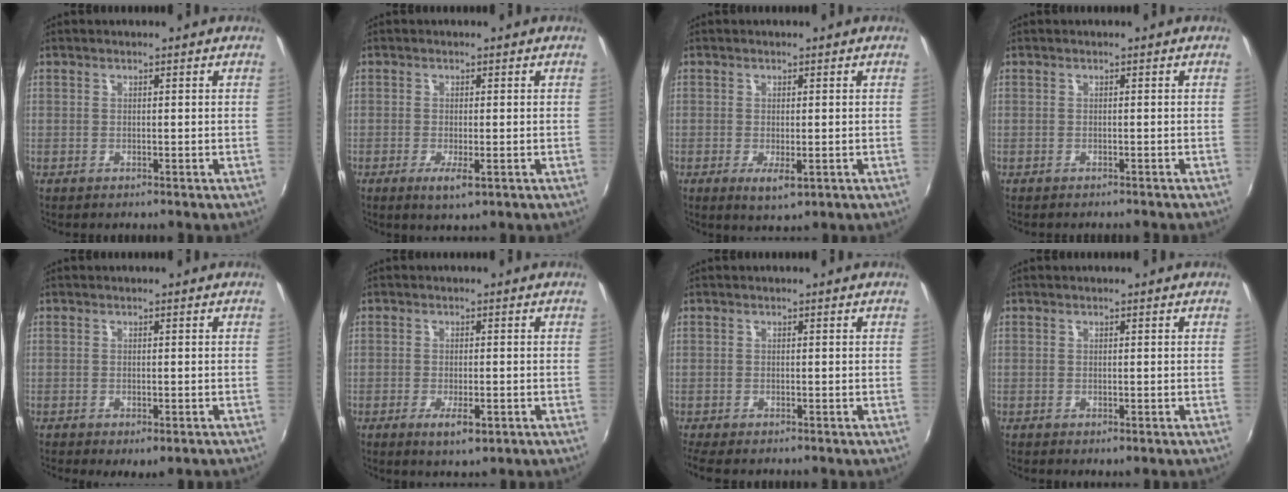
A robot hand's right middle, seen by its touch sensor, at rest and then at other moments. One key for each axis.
{"total": 3.2, "fx": -1.2, "fy": 0.5, "fz": 2.9, "tx": -0.059, "ty": -0.010, "tz": -0.018}
{"total": 3.4, "fx": -0.9, "fy": 1.1, "fz": 3.0, "tx": -0.054, "ty": -0.013, "tz": -0.010}
{"total": 1.3, "fx": -1.2, "fy": 0.2, "fz": 0.3, "tx": -0.011, "ty": -0.008, "tz": -0.017}
{"total": 3.1, "fx": -1.7, "fy": 1.1, "fz": 2.3, "tx": -0.038, "ty": -0.016, "tz": -0.018}
{"total": 4.2, "fx": -1.8, "fy": 1.2, "fz": 3.6, "tx": -0.071, "ty": -0.011, "tz": -0.027}
{"total": 3.0, "fx": -2.2, "fy": 0.7, "fz": 1.9, "tx": -0.044, "ty": -0.015, "tz": -0.037}
{"total": 0.6, "fx": -0.1, "fy": 0.1, "fz": 0.6, "tx": -0.009, "ty": -0.001, "tz": 0.000}